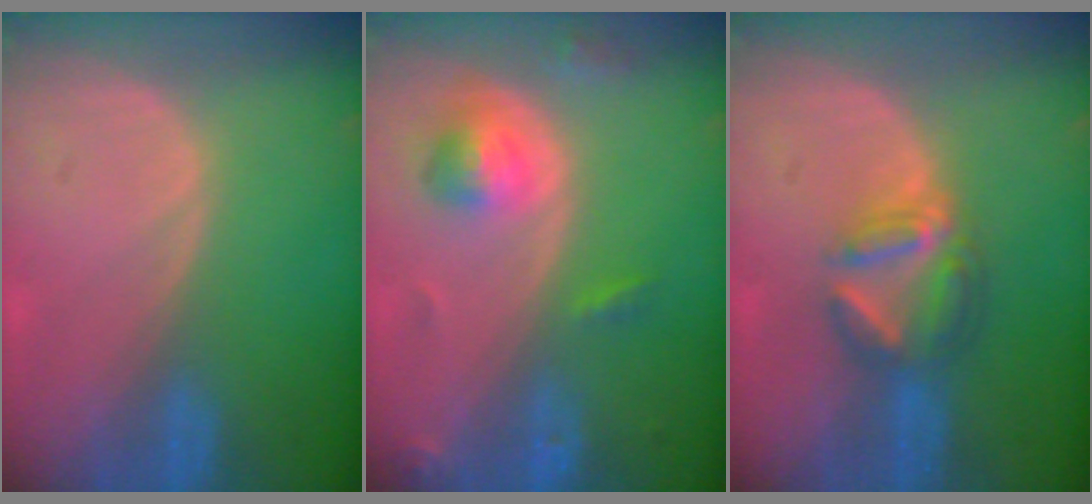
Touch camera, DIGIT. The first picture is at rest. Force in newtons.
{"total": 5.4, "press": 5.0, "slide": 2.1}
{"total": 6.2, "press": 5.5, "slide": 2.8}